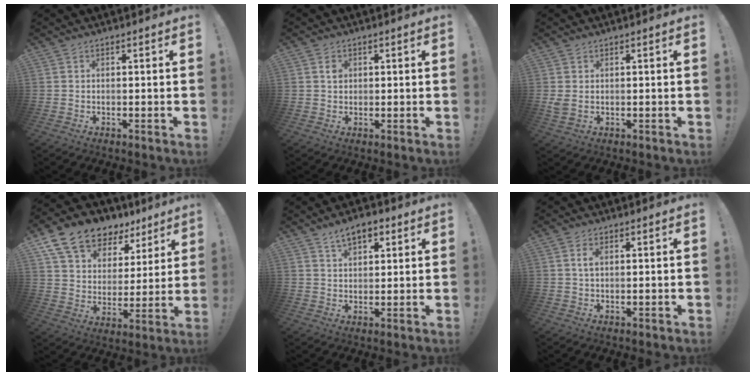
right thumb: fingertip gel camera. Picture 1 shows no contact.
{"total": 1.9, "force": [0.4, 1.6, 0.8], "torque": [0.007, -0.005, 0.002]}
{"total": 2.2, "force": [0.7, 1.3, 1.7], "torque": [-0.017, -0.004, 0.011]}
{"total": 13.9, "force": [9.8, 8.1, 5.4], "torque": [-0.089, -0.072, 0.181]}
{"total": 6.8, "force": [4.0, 3.9, 3.8], "torque": [-0.058, -0.007, 0.072]}
{"total": 2.7, "force": [0.9, 1.3, 2.2], "torque": [-0.031, -0.001, 0.012]}